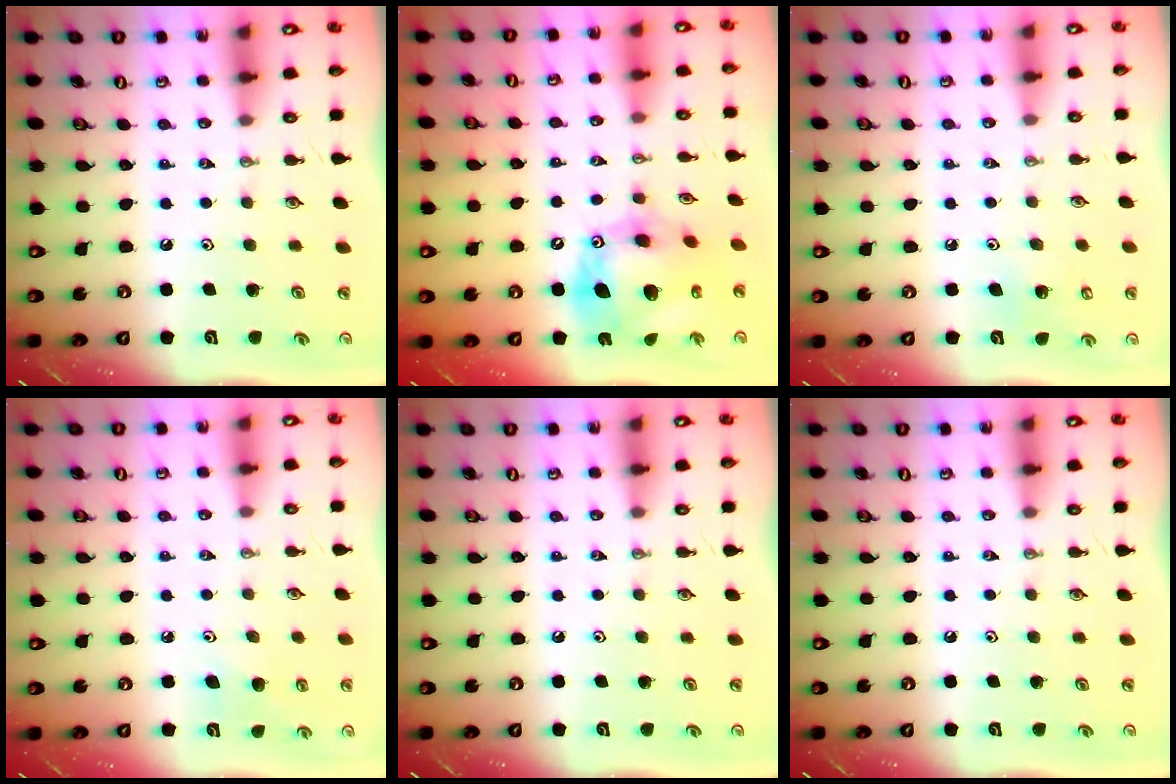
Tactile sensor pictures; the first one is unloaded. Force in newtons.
{"total": 17.9, "press": 17.8, "slide": 1.8}
{"total": 5.5, "press": 5.4, "slide": 0.8}
{"total": 6.8, "press": 6.6, "slide": 1.8}
{"total": 0.0}
{"total": 0.0}